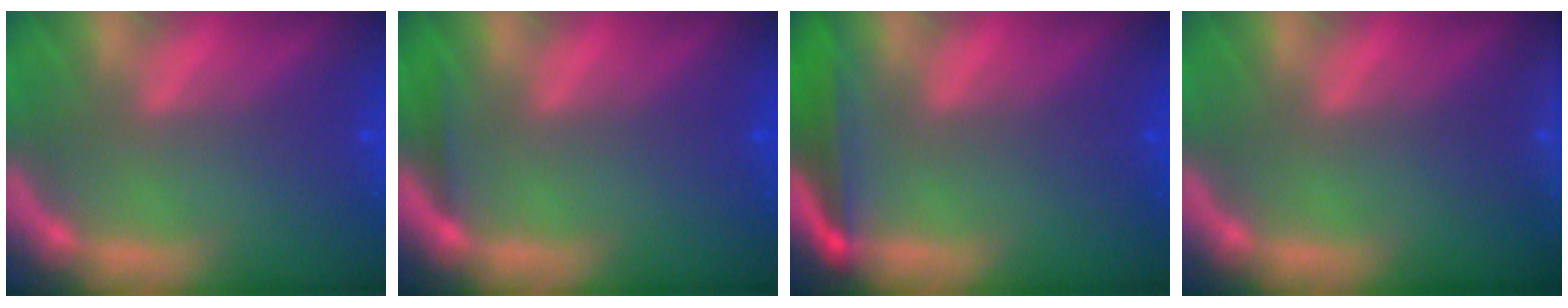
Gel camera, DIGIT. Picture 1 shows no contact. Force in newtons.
{"total": 0.9}
{"total": 4.0}
{"total": 3.0}